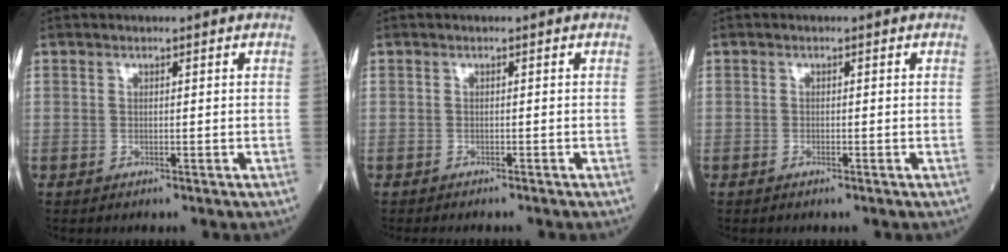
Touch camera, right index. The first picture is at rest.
{"total": 3.8, "force": [-3.4, 0.4, 1.6], "torque": [-0.019, -0.005, -0.042]}
{"total": 0.8, "force": [-0.6, 0.1, 0.6], "torque": [-0.015, 0.000, -0.011]}